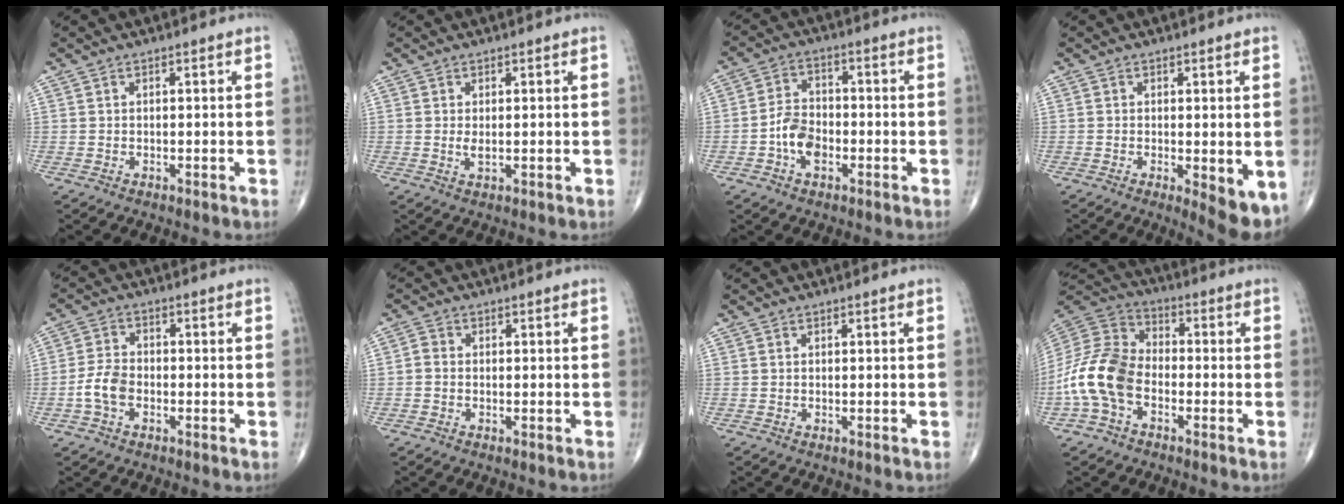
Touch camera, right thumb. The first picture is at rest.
{"total": 1.4, "force": [0.2, 0.5, 1.3], "torque": [-0.026, -0.005, 0.006]}
{"total": 6.5, "force": [-2.3, 4.3, 4.4], "torque": [-0.066, 0.020, -0.049]}
{"total": 6.3, "force": [-1.2, 2.1, 5.8], "torque": [-0.076, -0.018, -0.014]}
{"total": 5.2, "force": [-1.9, 3.3, 3.5], "torque": [-0.072, 0.016, -0.042]}
{"total": 1.6, "force": [-0.4, 1.3, 0.9], "torque": [-0.011, 0.003, -0.012]}
{"total": 0.0}
{"total": 13.7, "force": [-4.3, 9.0, 9.5], "torque": [-0.190, 0.044, -0.094]}